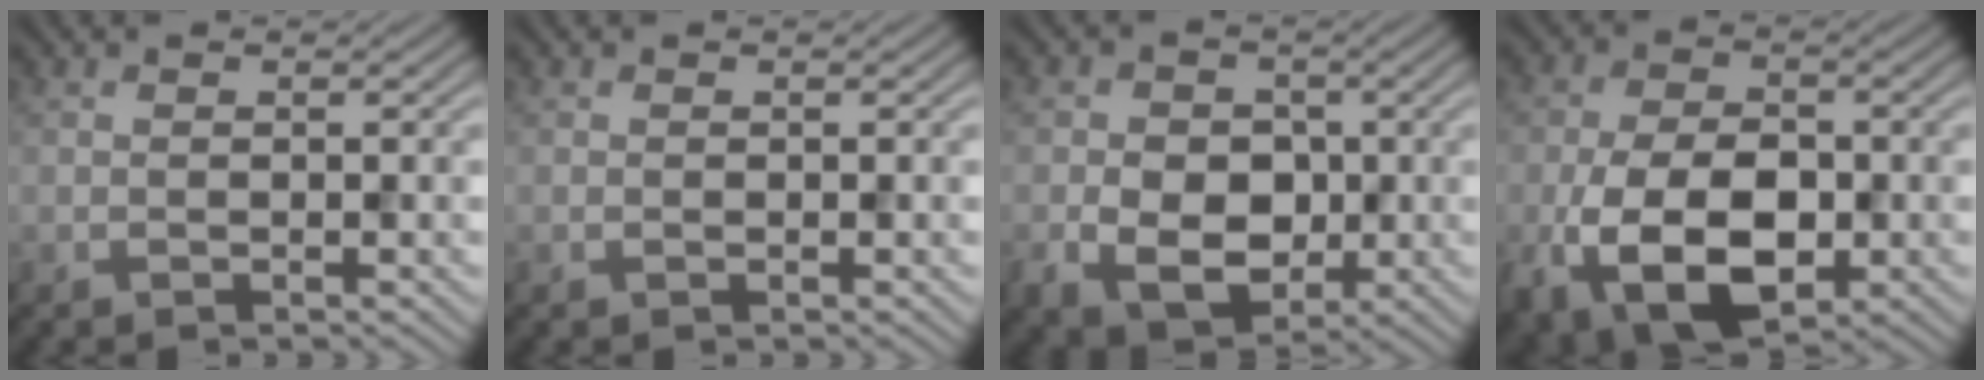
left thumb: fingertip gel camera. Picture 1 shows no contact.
{"total": 0.0}
{"total": 7.8, "force": [-1.4, 6.3, 4.5], "torque": [-0.082, -0.016, -0.034]}
{"total": 11.4, "force": [-3.4, 6.9, 8.4], "torque": [-0.182, -0.025, -0.062]}